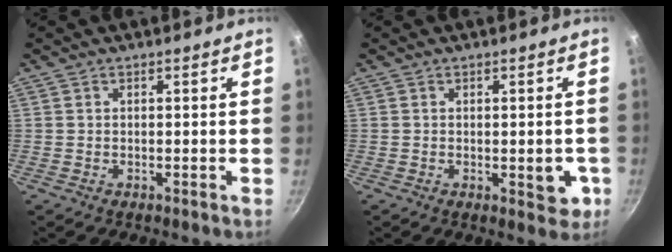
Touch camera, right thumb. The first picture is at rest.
{"total": 5.0, "force": [-1.0, 2.4, 4.3], "torque": [-0.038, -0.004, -0.013]}